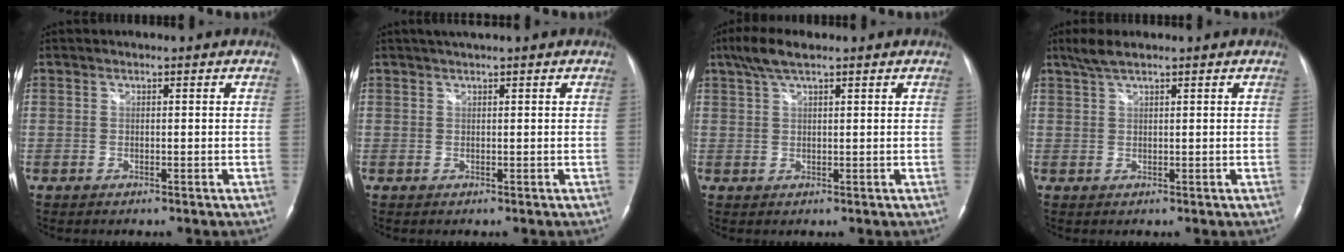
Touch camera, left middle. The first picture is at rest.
{"total": 2.2, "force": [1.8, -0.1, 1.3], "torque": [-0.020, 0.020, 0.032]}
{"total": 4.4, "force": [3.1, 0.8, 3.0], "torque": [-0.068, 0.017, 0.061]}
{"total": 2.9, "force": [2.3, 0.4, 1.8], "torque": [-0.046, 0.011, 0.048]}